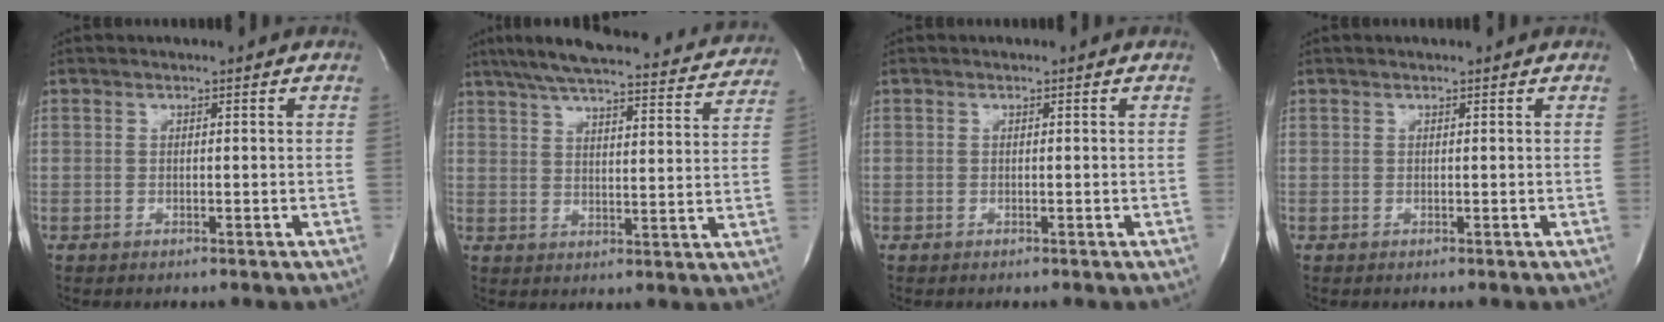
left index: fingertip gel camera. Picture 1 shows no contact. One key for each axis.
{"total": 26.5, "fx": 24.0, "fy": 4.1, "fz": 10.5, "tx": -0.173, "ty": -0.013, "tz": 0.303}
{"total": 0.0}
{"total": 0.5, "fx": 0.5, "fy": 0.0, "fz": 0.2, "tx": -0.006, "ty": 0.005, "tz": 0.009}